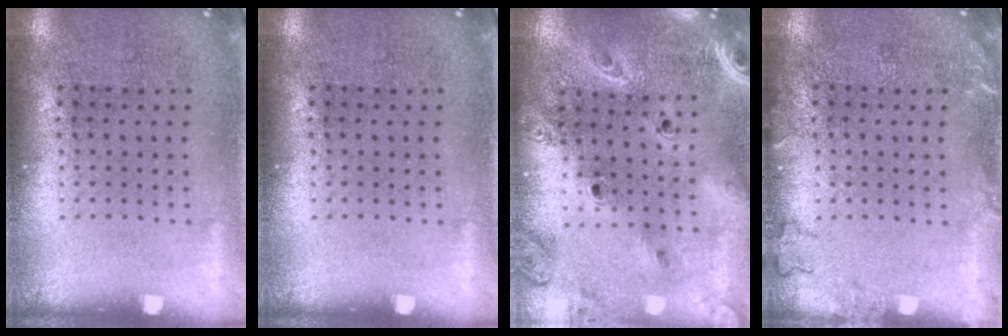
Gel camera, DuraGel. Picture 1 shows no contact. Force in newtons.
{"total": 0.0}
{"total": 2.7, "press": 2.3, "slide": 1.3}
{"total": 1.3, "press": 1.3, "slide": 0.3}